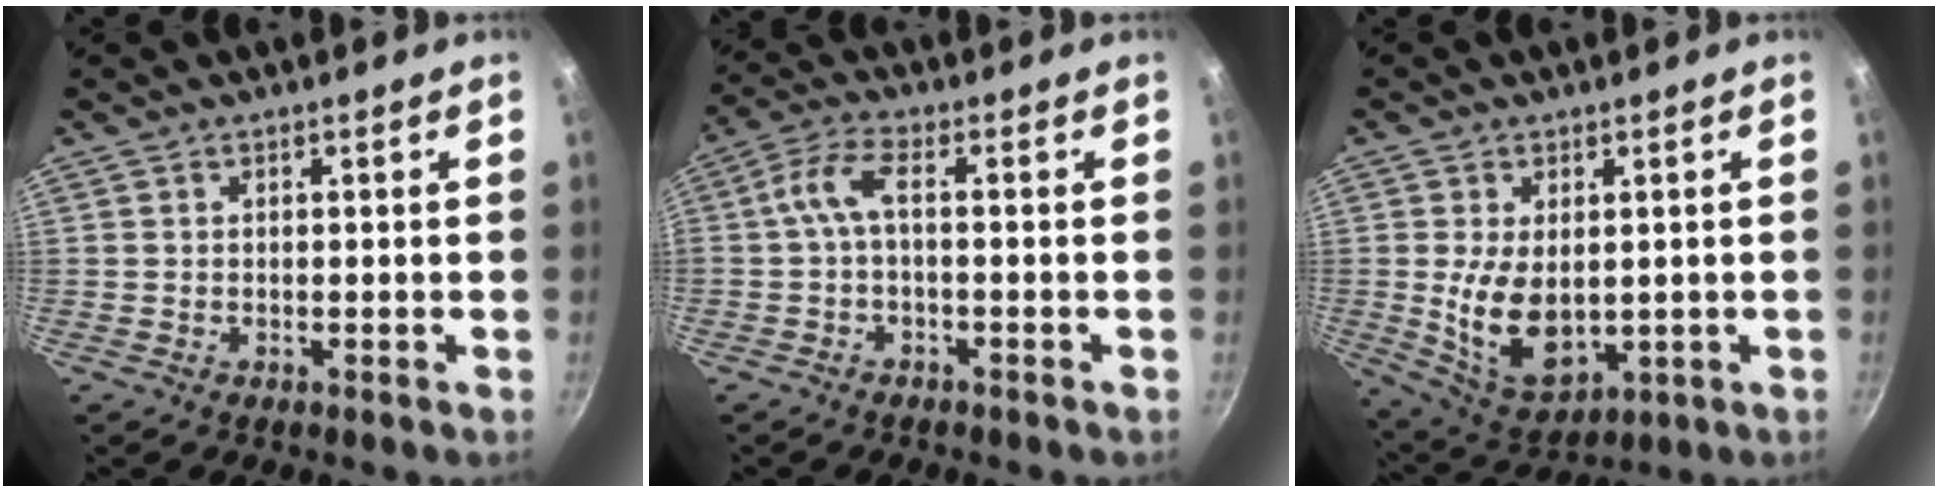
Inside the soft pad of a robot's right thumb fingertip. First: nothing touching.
{"total": 4.9, "force": [-1.1, 1.6, 4.5], "torque": [-0.114, 0.021, -0.028]}
{"total": 11.7, "force": [0.2, 7.1, 9.2], "torque": [-0.152, -0.019, 0.027]}